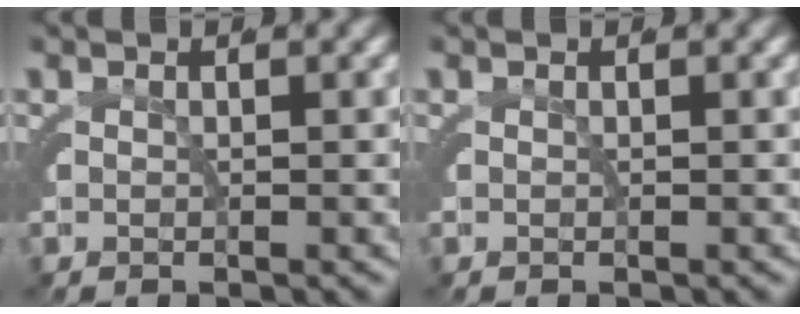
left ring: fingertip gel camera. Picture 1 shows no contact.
{"total": 0.0}